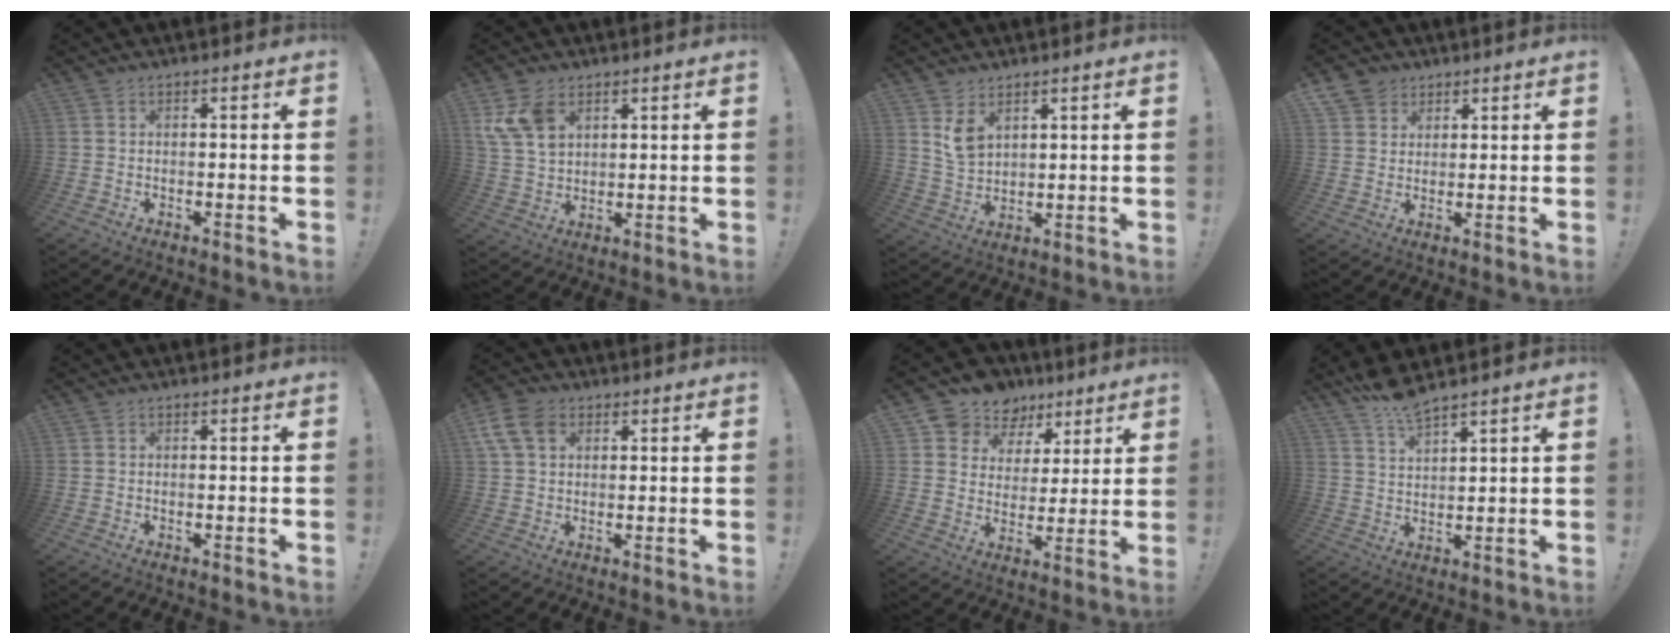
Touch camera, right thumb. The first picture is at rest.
{"total": 9.4, "force": [4.7, 6.2, 5.3], "torque": [-0.109, -0.011, 0.091]}
{"total": 6.2, "force": [3.9, 3.9, 2.9], "torque": [-0.047, -0.022, 0.076]}
{"total": 5.8, "force": [3.6, 4.5, 0.5], "torque": [-0.010, -0.020, 0.071]}
{"total": 0.0}
{"total": 9.3, "force": [3.7, 6.5, 5.6], "torque": [-0.110, -0.001, 0.073]}
{"total": 9.9, "force": [6.3, 7.4, 1.8], "torque": [-0.036, -0.043, 0.122]}
{"total": 6.3, "force": [5.7, 0.7, 2.7], "torque": [-0.060, -0.034, 0.103]}